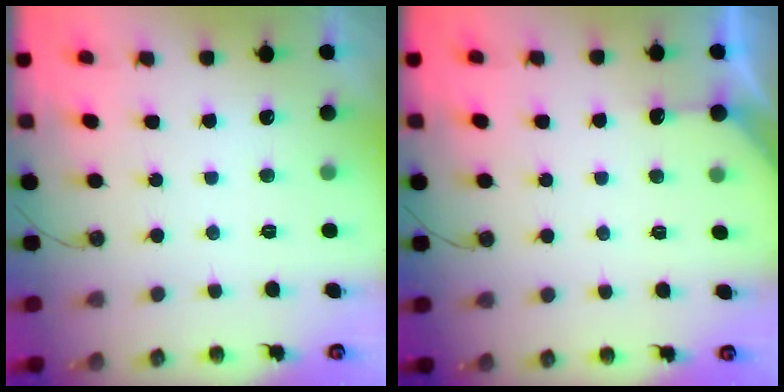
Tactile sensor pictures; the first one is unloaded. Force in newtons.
{"total": 3.6, "press": 3.6, "slide": 0.4}